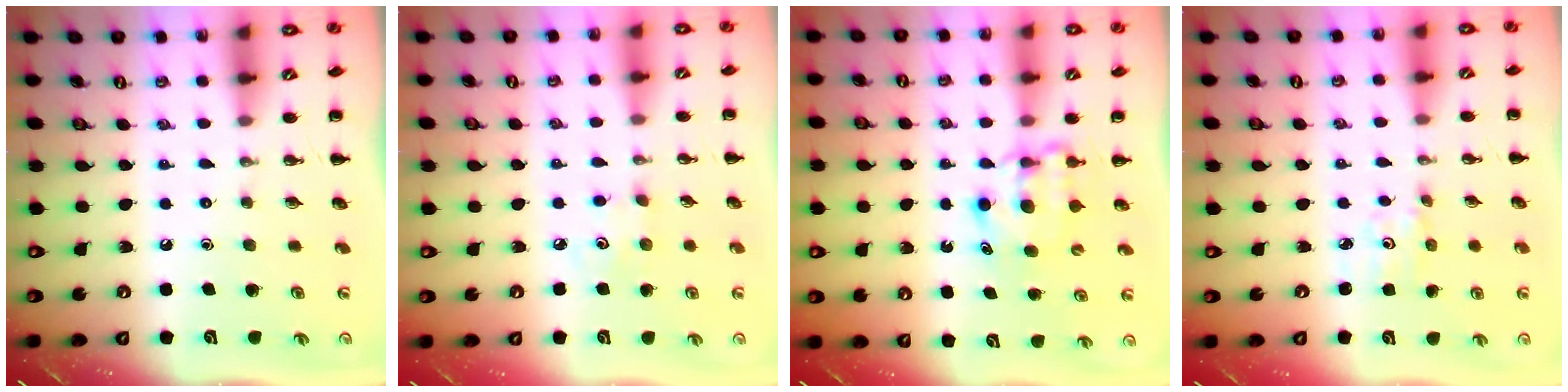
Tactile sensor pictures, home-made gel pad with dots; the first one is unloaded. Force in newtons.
{"total": 4.7, "press": 4.6, "slide": 1.0}
{"total": 5.4, "press": 5.3, "slide": 0.6}
{"total": 1.9, "press": 1.9, "slide": 0.4}